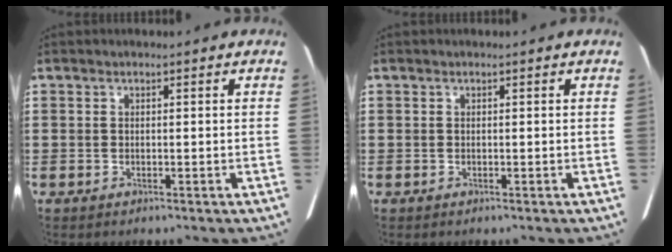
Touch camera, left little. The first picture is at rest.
{"total": 0.0}